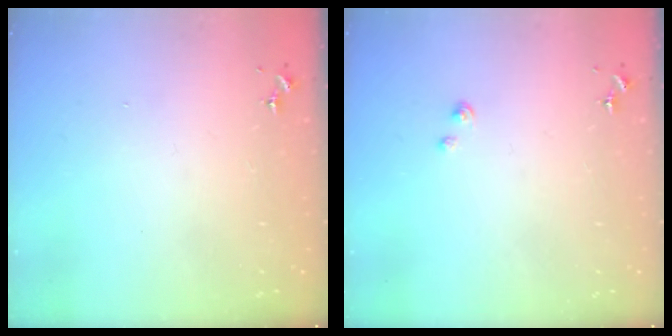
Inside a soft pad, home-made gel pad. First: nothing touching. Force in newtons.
{"total": 2.3, "press": 2.3, "slide": 0.3}